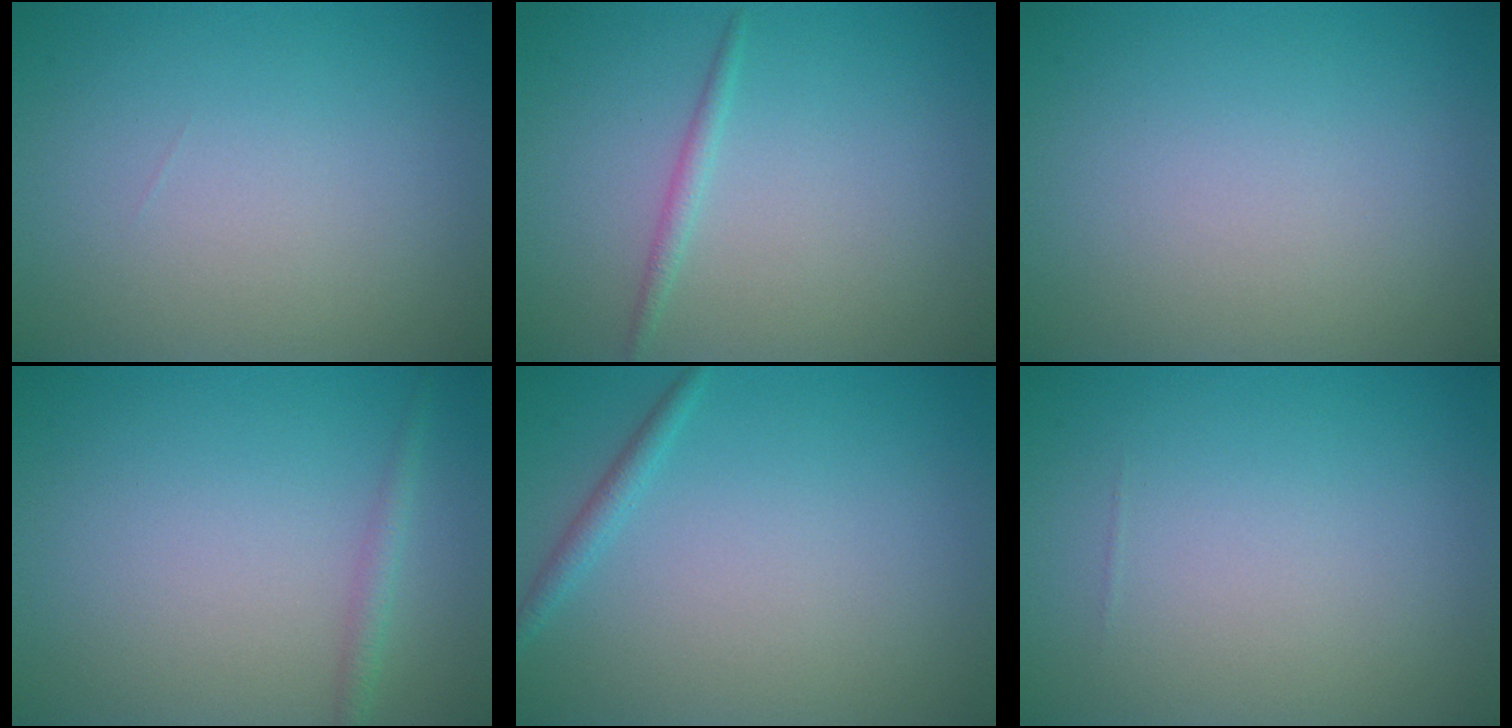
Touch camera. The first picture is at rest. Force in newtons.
{"total": 1.1, "press": 1.1, "slide": 0.0}
{"total": 0.0}
{"total": 1.3, "press": 1.3, "slide": 0.1}
{"total": 1.2, "press": 1.2, "slide": 0.1}
{"total": 0.0}